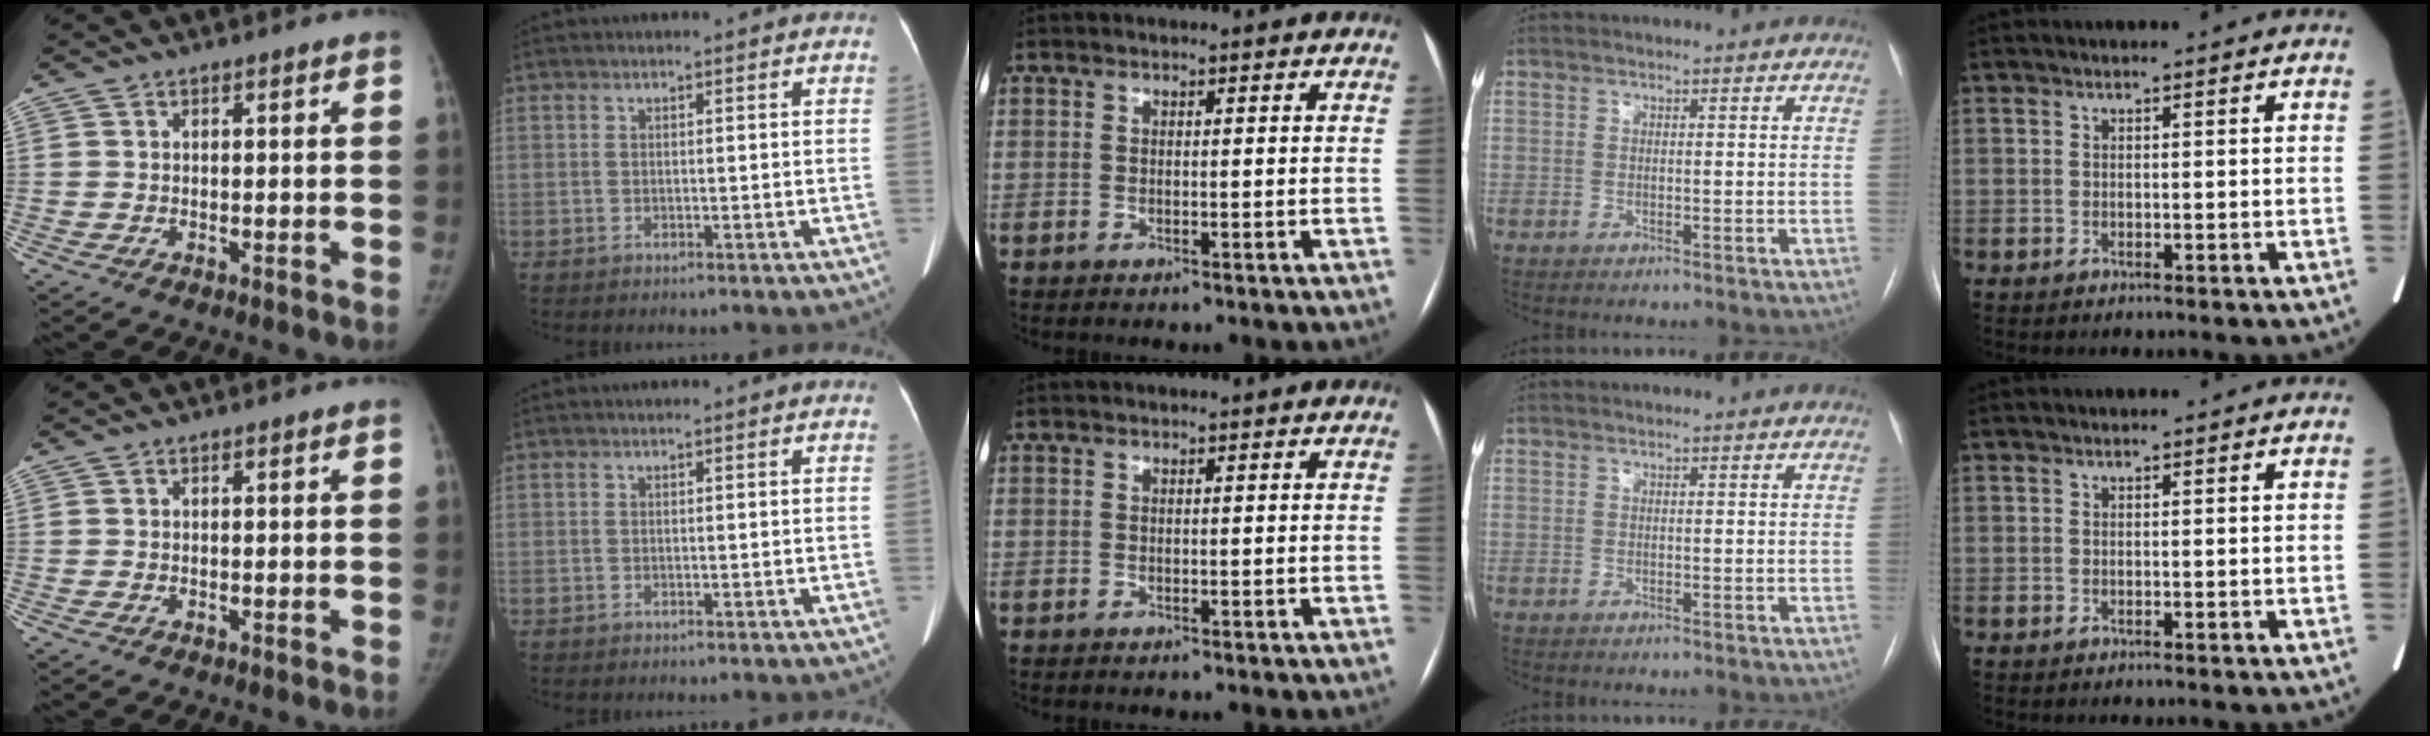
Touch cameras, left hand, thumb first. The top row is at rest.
{}